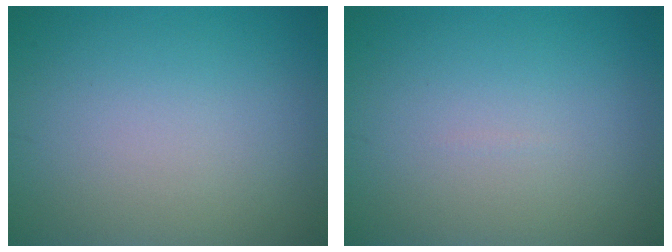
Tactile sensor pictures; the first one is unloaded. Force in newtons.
{"total": 0.0}